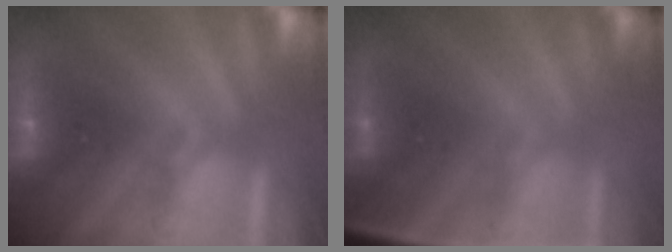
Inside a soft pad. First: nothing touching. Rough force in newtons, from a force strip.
{"total": 2.7}